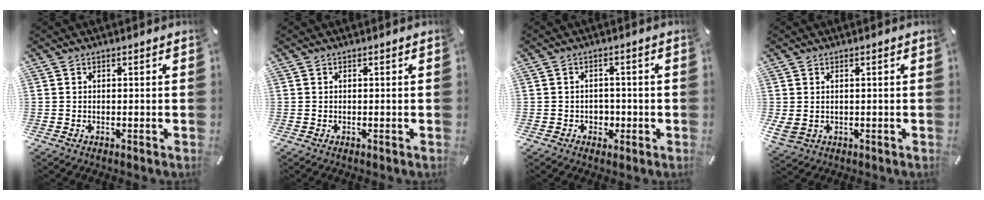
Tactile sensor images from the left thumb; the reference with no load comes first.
{"total": 0.0}
{"total": 3.2, "force": [-0.6, 2.9, 1.1], "torque": [-0.014, -0.001, -0.015]}
{"total": 2.8, "force": [0.8, 2.0, 1.8], "torque": [-0.052, -0.004, 0.013]}